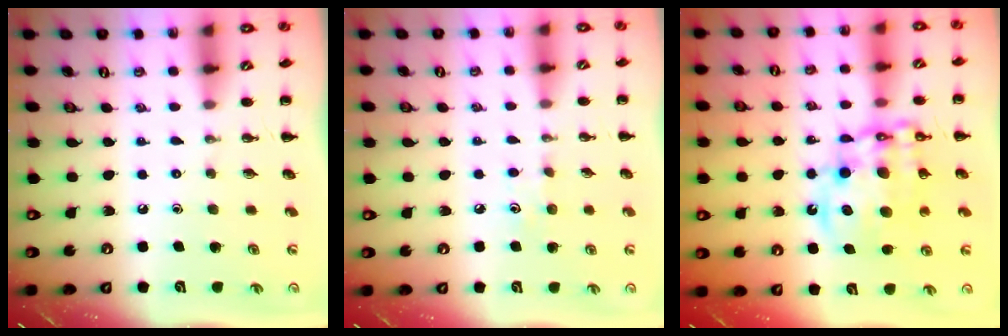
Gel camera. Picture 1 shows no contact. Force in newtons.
{"total": 4.1, "press": 4.0, "slide": 1.2}
{"total": 15.8, "press": 15.4, "slide": 3.6}